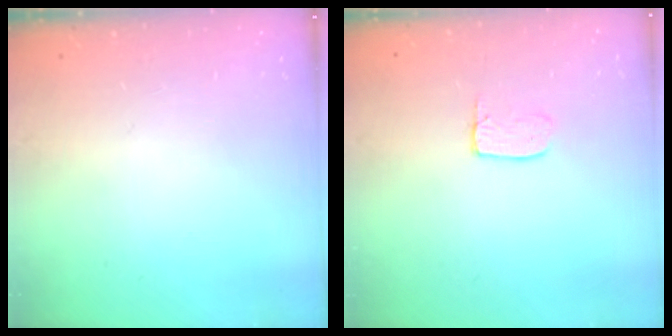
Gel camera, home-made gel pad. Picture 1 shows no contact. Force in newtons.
{"total": 4.3, "press": 4.3, "slide": 0.3}